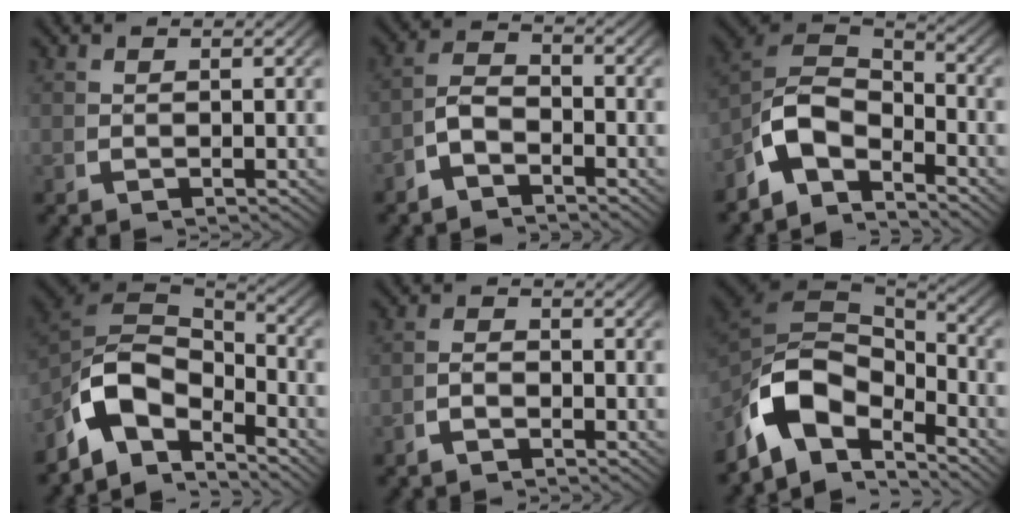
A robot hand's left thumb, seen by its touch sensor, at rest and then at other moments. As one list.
[{"total": 3.8, "force": [-1.7, 2.5, 2.3], "torque": [-0.043, -0.012, -0.034]}, {"total": 9.7, "force": [-1.8, 6.8, 6.6], "torque": [-0.148, -0.028, -0.037]}, {"total": 11.7, "force": [-2.0, 8.1, 8.2], "torque": [-0.200, -0.044, -0.025]}, {"total": 1.5, "force": [-1.2, 0.7, 0.7], "torque": [-0.014, -0.004, -0.026]}, {"total": 14.2, "force": [-1.9, 9.7, 10.3], "torque": [-0.230, -0.047, -0.015]}]